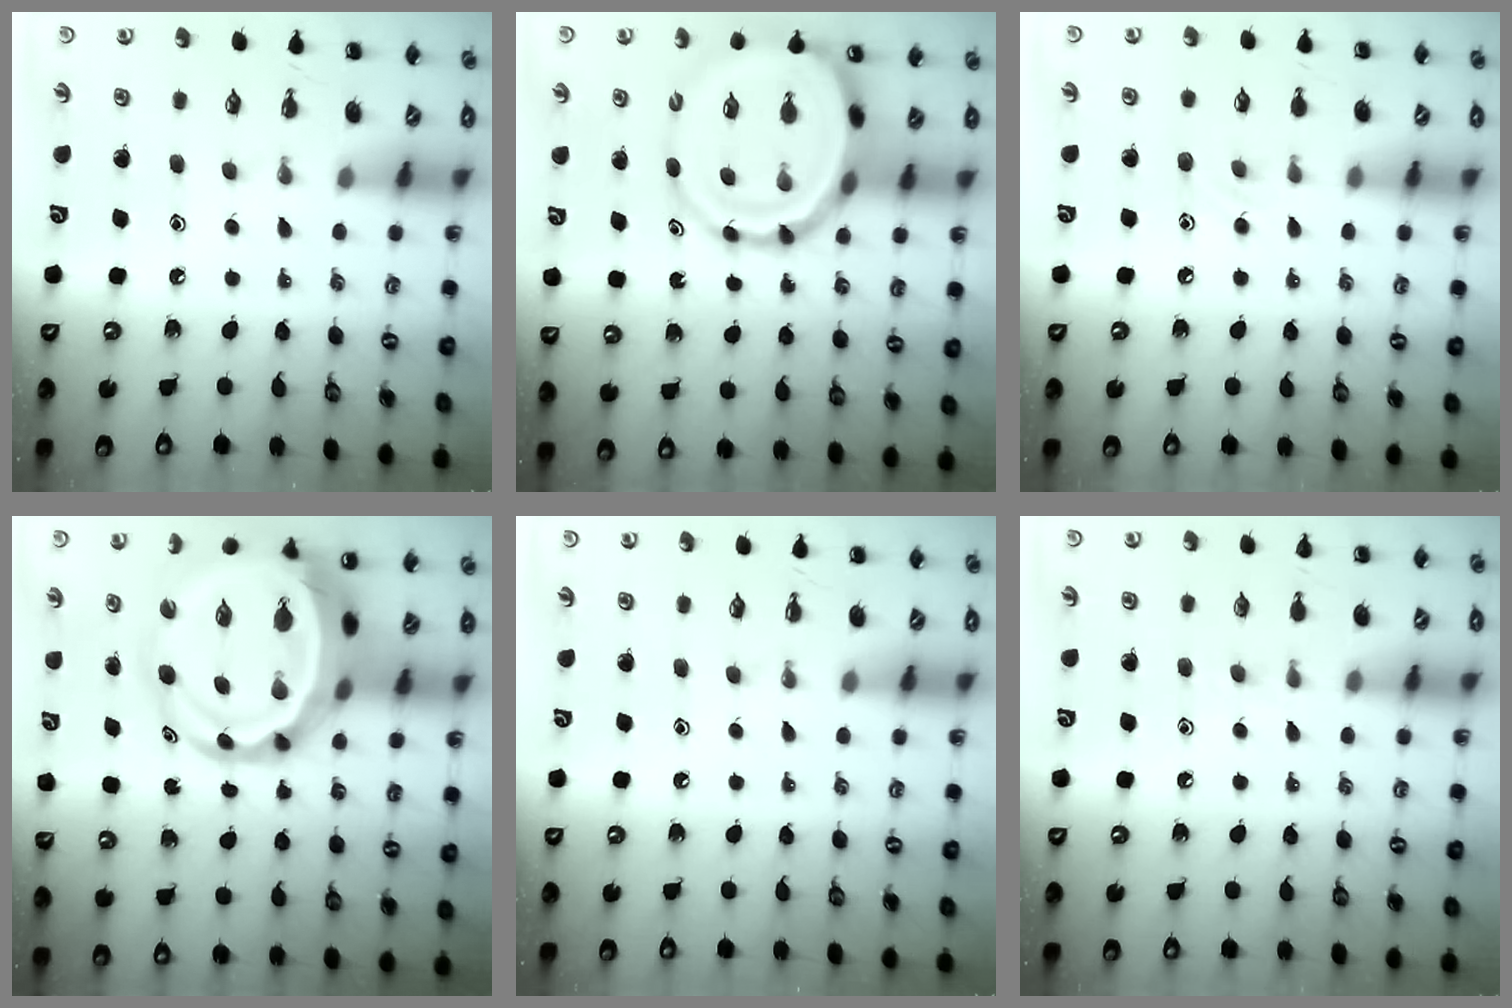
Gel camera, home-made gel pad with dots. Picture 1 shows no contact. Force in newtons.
{"total": 14.1, "press": 13.5, "slide": 4.1}
{"total": 7.5, "press": 7.3, "slide": 2.1}
{"total": 12.8, "press": 12.2, "slide": 3.6}
{"total": 0.0}
{"total": 4.6, "press": 4.4, "slide": 1.2}